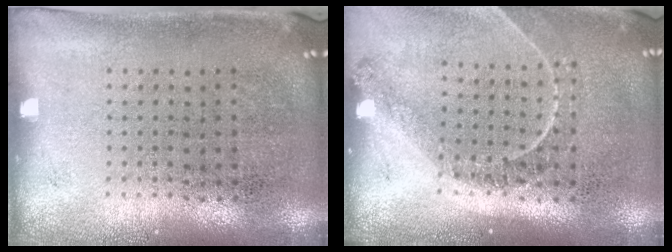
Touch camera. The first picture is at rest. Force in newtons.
{"total": 1.3, "press": 1.2, "slide": 0.2}